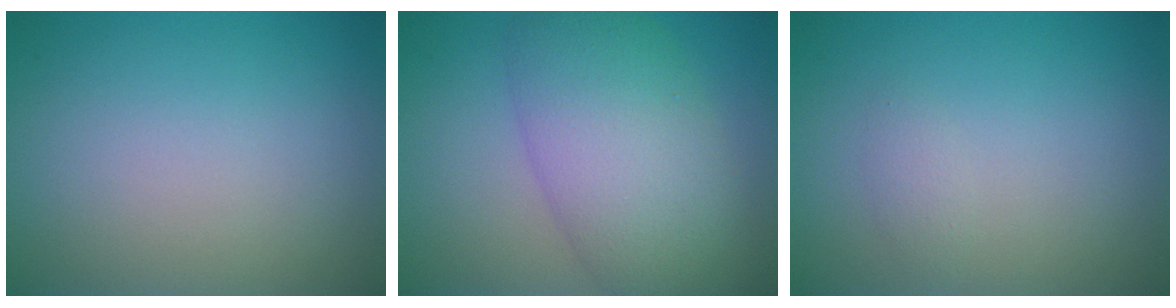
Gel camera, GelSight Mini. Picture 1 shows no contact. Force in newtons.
{"total": 8.5, "press": 8.5, "slide": 0.3}
{"total": 0.9, "press": 0.9, "slide": 0.1}